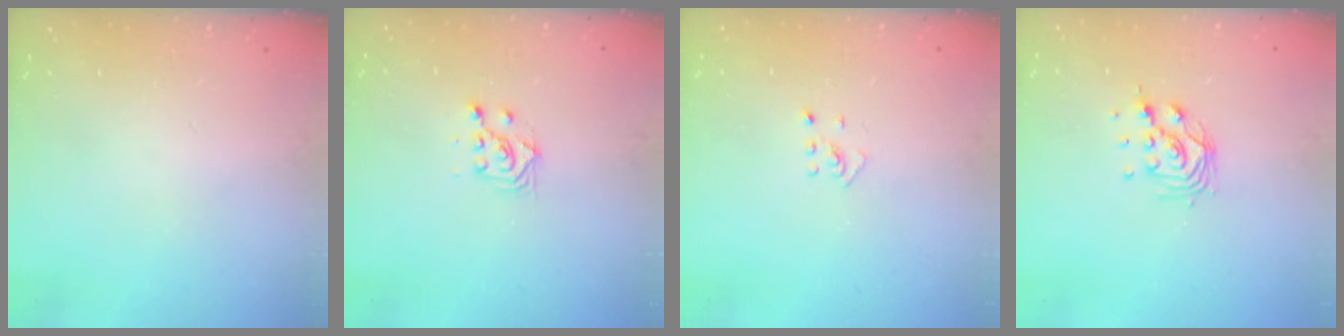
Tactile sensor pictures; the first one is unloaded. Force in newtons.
{"total": 4.6, "press": 4.5, "slide": 0.6}
{"total": 2.7, "press": 2.6, "slide": 0.6}
{"total": 9.3, "press": 9.2, "slide": 1.3}